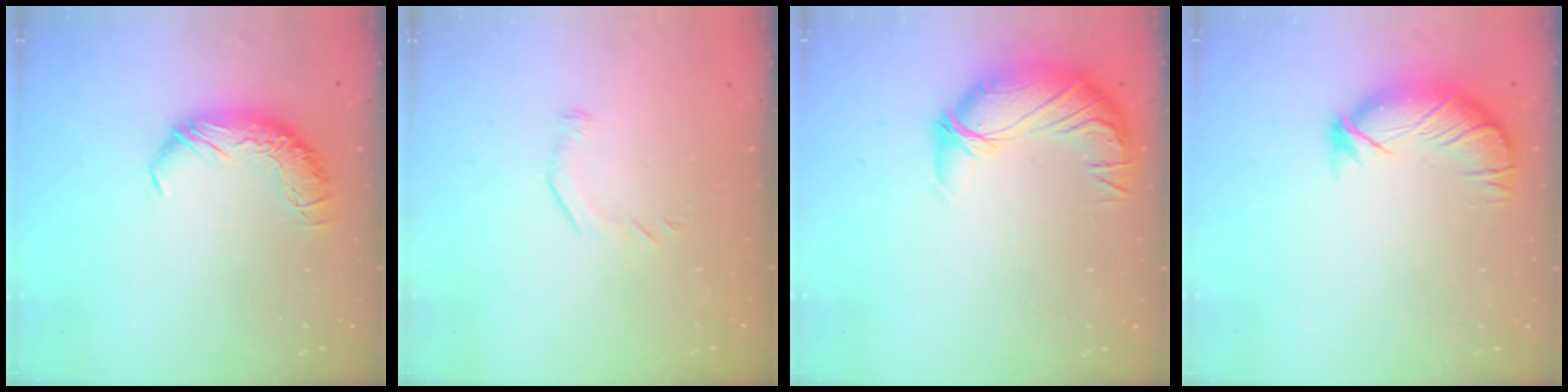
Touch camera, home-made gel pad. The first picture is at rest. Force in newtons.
{"total": 7.3, "press": 7.3, "slide": 0.7}
{"total": 2.8, "press": 0.0, "slide": 2.8}
{"total": 3.8, "press": 3.2, "slide": 2.1}